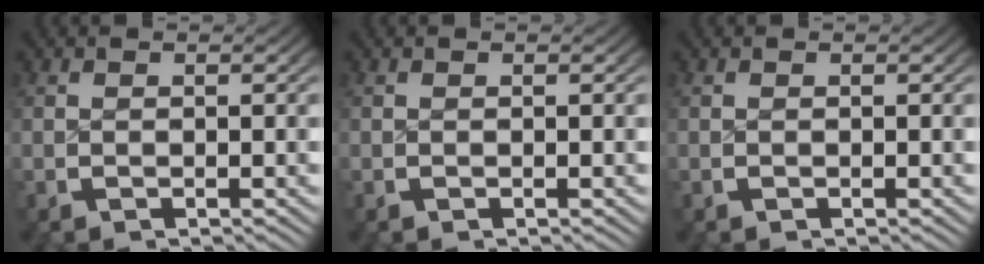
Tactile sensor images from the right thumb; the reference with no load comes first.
{"total": 0.0}
{"total": 0.0}